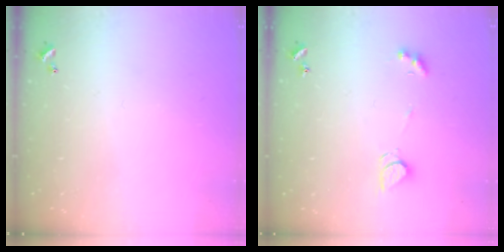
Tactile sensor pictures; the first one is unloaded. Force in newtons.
{"total": 2.2, "press": 2.2, "slide": 0.4}